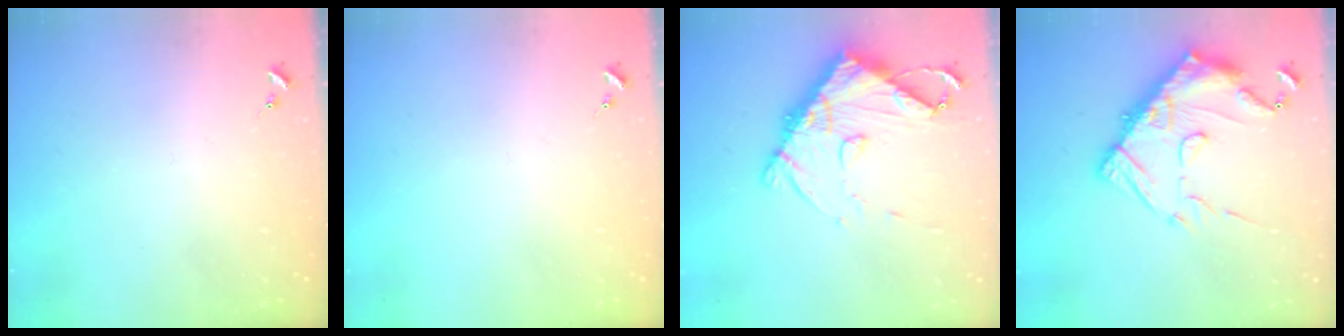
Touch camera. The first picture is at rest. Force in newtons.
{"total": 0.0}
{"total": 13.5, "press": 13.4, "slide": 1.5}
{"total": 17.5, "press": 17.5, "slide": 1.6}